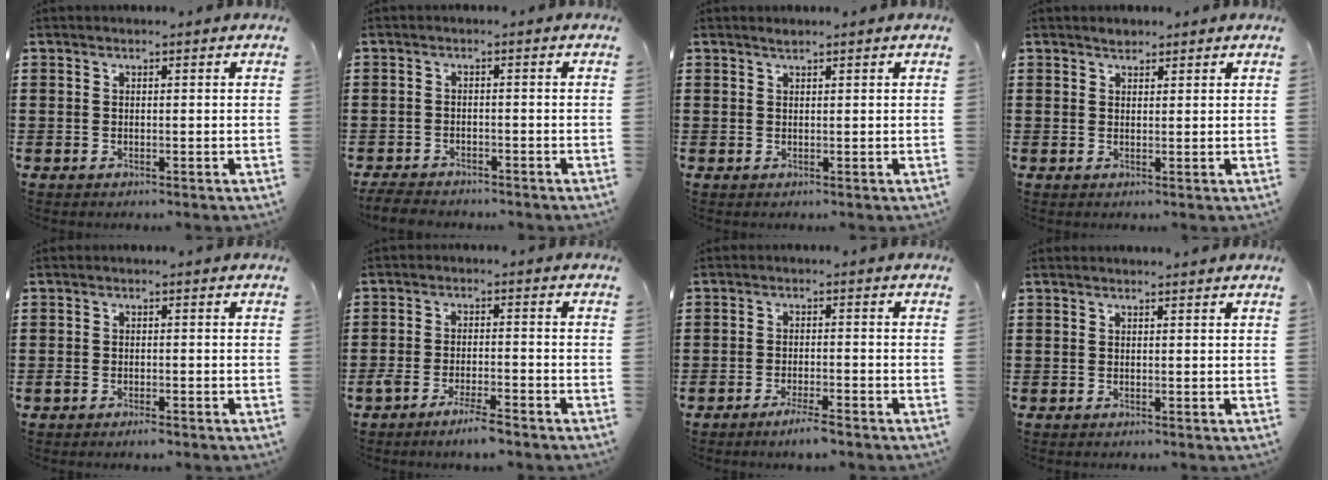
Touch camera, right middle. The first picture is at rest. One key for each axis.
{"total": 2.8, "fx": -2.7, "fy": 0.5, "fz": 0.4, "tx": -0.017, "ty": -0.001, "tz": -0.061}
{"total": 0.6, "fx": 0.6, "fy": 0.1, "fz": 0.1, "tx": -0.003, "ty": -0.001, "tz": 0.011}
{"total": 1.3, "fx": 1.1, "fy": 0.6, "fz": 0.0, "tx": -0.002, "ty": 0.002, "tz": 0.022}
{"total": 1.0, "fx": -0.6, "fy": 0.4, "fz": 0.6, "tx": -0.013, "ty": -0.001, "tz": -0.013}
{"total": 4.1, "fx": -3.3, "fy": 0.4, "fz": 2.5, "tx": -0.047, "ty": 0.001, "tz": -0.062}
{"total": 2.9, "fx": -2.2, "fy": 0.2, "fz": 1.9, "tx": -0.029, "ty": 0.002, "tz": -0.038}
{"total": 0.6, "fx": 0.6, "fy": -0.2, "fz": 0.1, "tx": -0.001, "ty": 0.000, "tz": 0.011}